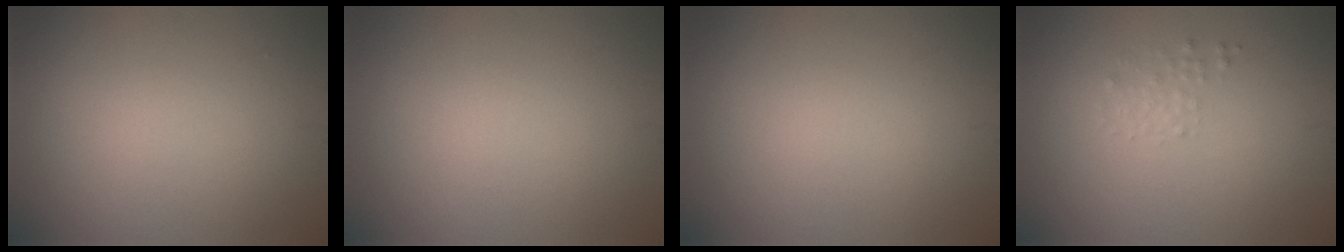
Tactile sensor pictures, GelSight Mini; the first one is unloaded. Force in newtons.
{"total": 0.0}
{"total": 0.0}
{"total": 1.0, "press": 1.0, "slide": 0.0}